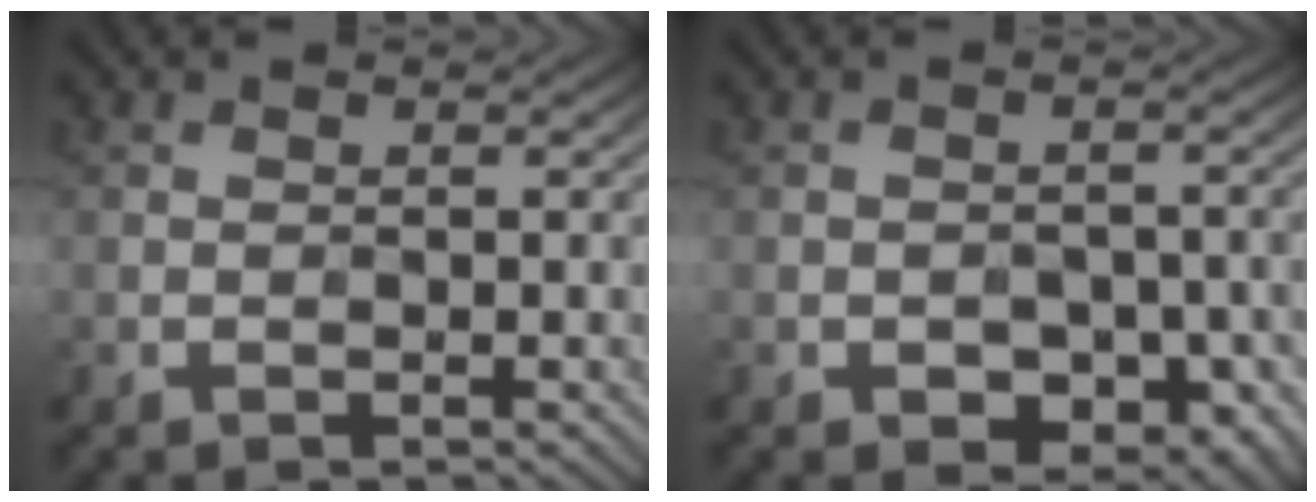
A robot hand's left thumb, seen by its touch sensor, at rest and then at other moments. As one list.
[{"total": 4.3, "force": [-2.5, 2.8, 2.0], "torque": [-0.025, -0.001, -0.036]}]